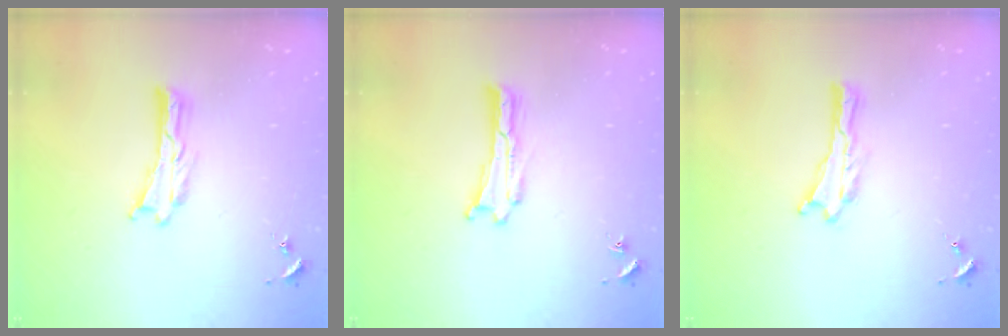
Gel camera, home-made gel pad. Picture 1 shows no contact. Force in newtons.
{"total": 0.0}
{"total": 0.0}